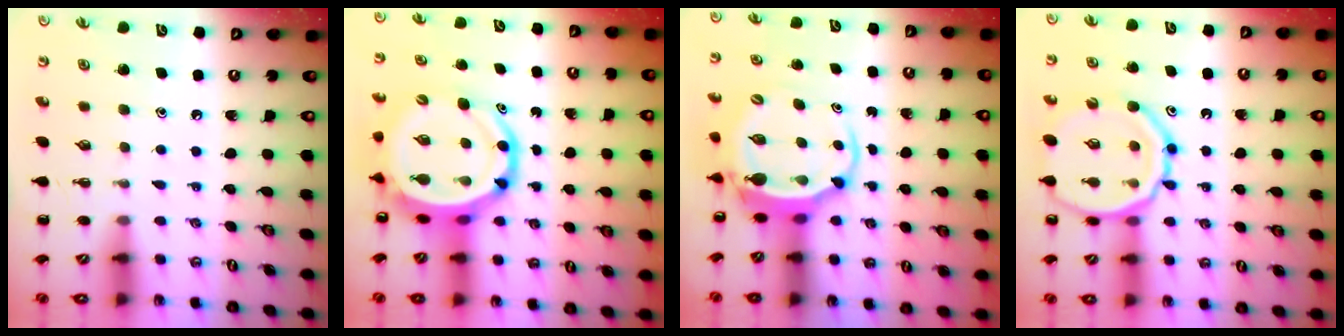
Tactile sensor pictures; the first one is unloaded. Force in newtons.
{"total": 12.6, "press": 12.1, "slide": 3.5}
{"total": 6.1, "press": 5.9, "slide": 1.6}
{"total": 17.4, "press": 17.2, "slide": 2.7}